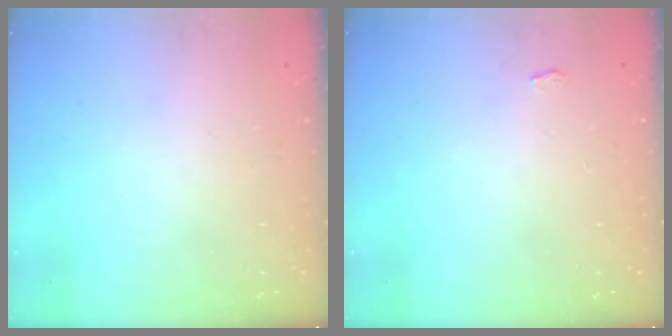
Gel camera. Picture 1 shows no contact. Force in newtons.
{"total": 2.7, "press": 2.7, "slide": 0.3}